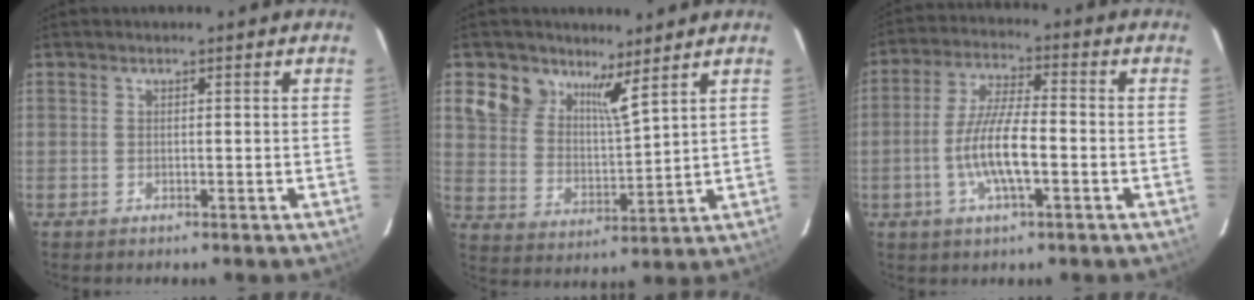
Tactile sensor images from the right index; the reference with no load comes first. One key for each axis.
{"total": 8.5, "fx": 5.8, "fy": 5.2, "fz": 3.5, "tx": -0.069, "ty": 0.010, "tz": 0.112}
{"total": 9.9, "fx": -2.9, "fy": 2.2, "fz": 9.2, "tx": -0.184, "ty": 0.000, "tz": -0.056}